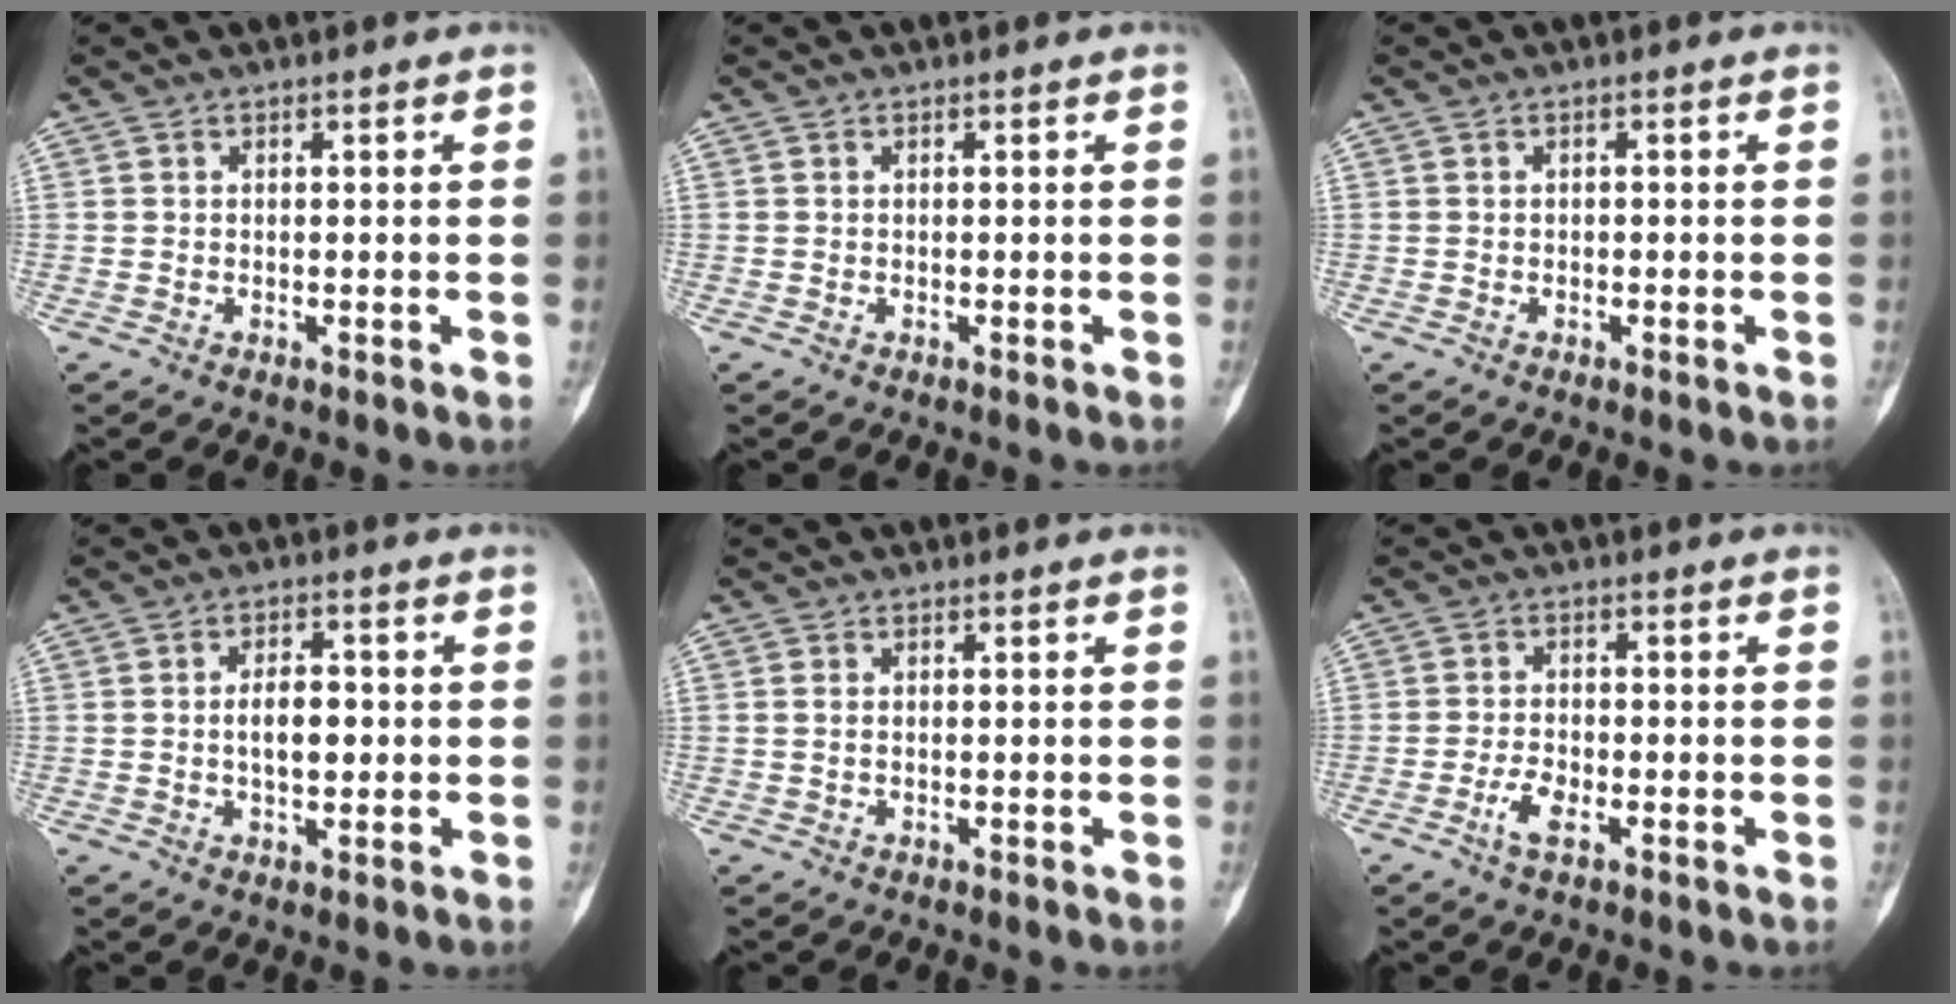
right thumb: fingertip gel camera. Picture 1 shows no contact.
{"total": 0.0}
{"total": 0.0}
{"total": 5.5, "force": [-0.1, 3.0, 4.5], "torque": [-0.064, 0.007, -0.002]}
{"total": 0.8, "force": [0.1, 0.6, 0.6], "torque": [-0.009, 0.001, 0.002]}
{"total": 3.7, "force": [-1.8, 1.6, 2.8], "torque": [-0.057, 0.009, -0.037]}